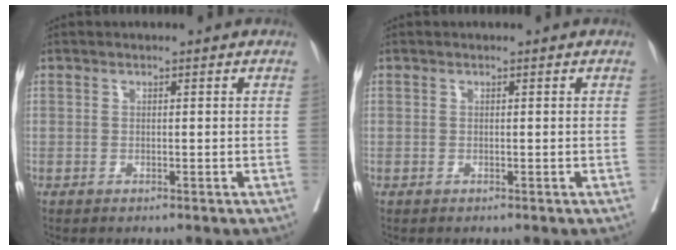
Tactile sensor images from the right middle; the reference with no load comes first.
{"total": 0.0}